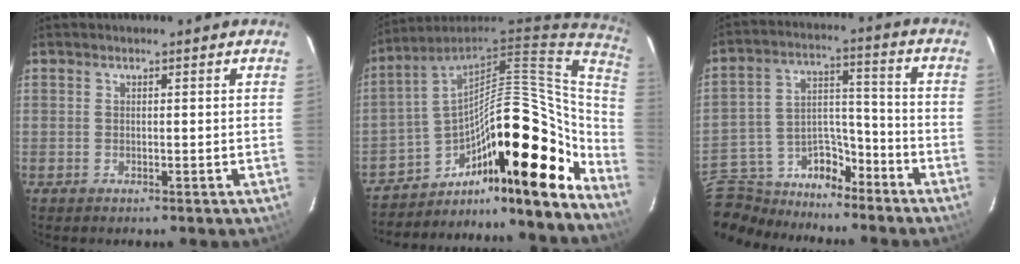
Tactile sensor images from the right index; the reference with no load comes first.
{"total": 27.2, "force": [-12.7, 10.4, 21.7], "torque": [-0.329, -0.008, -0.202]}
{"total": 16.2, "force": [-11.8, 9.1, 6.5], "torque": [-0.164, 0.034, -0.189]}